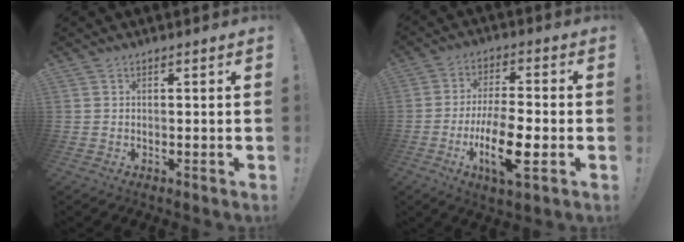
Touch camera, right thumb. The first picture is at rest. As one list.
[{"total": 14.3, "force": [-4.6, 4.7, 12.7], "torque": [-0.241, 0.002, -0.080]}]